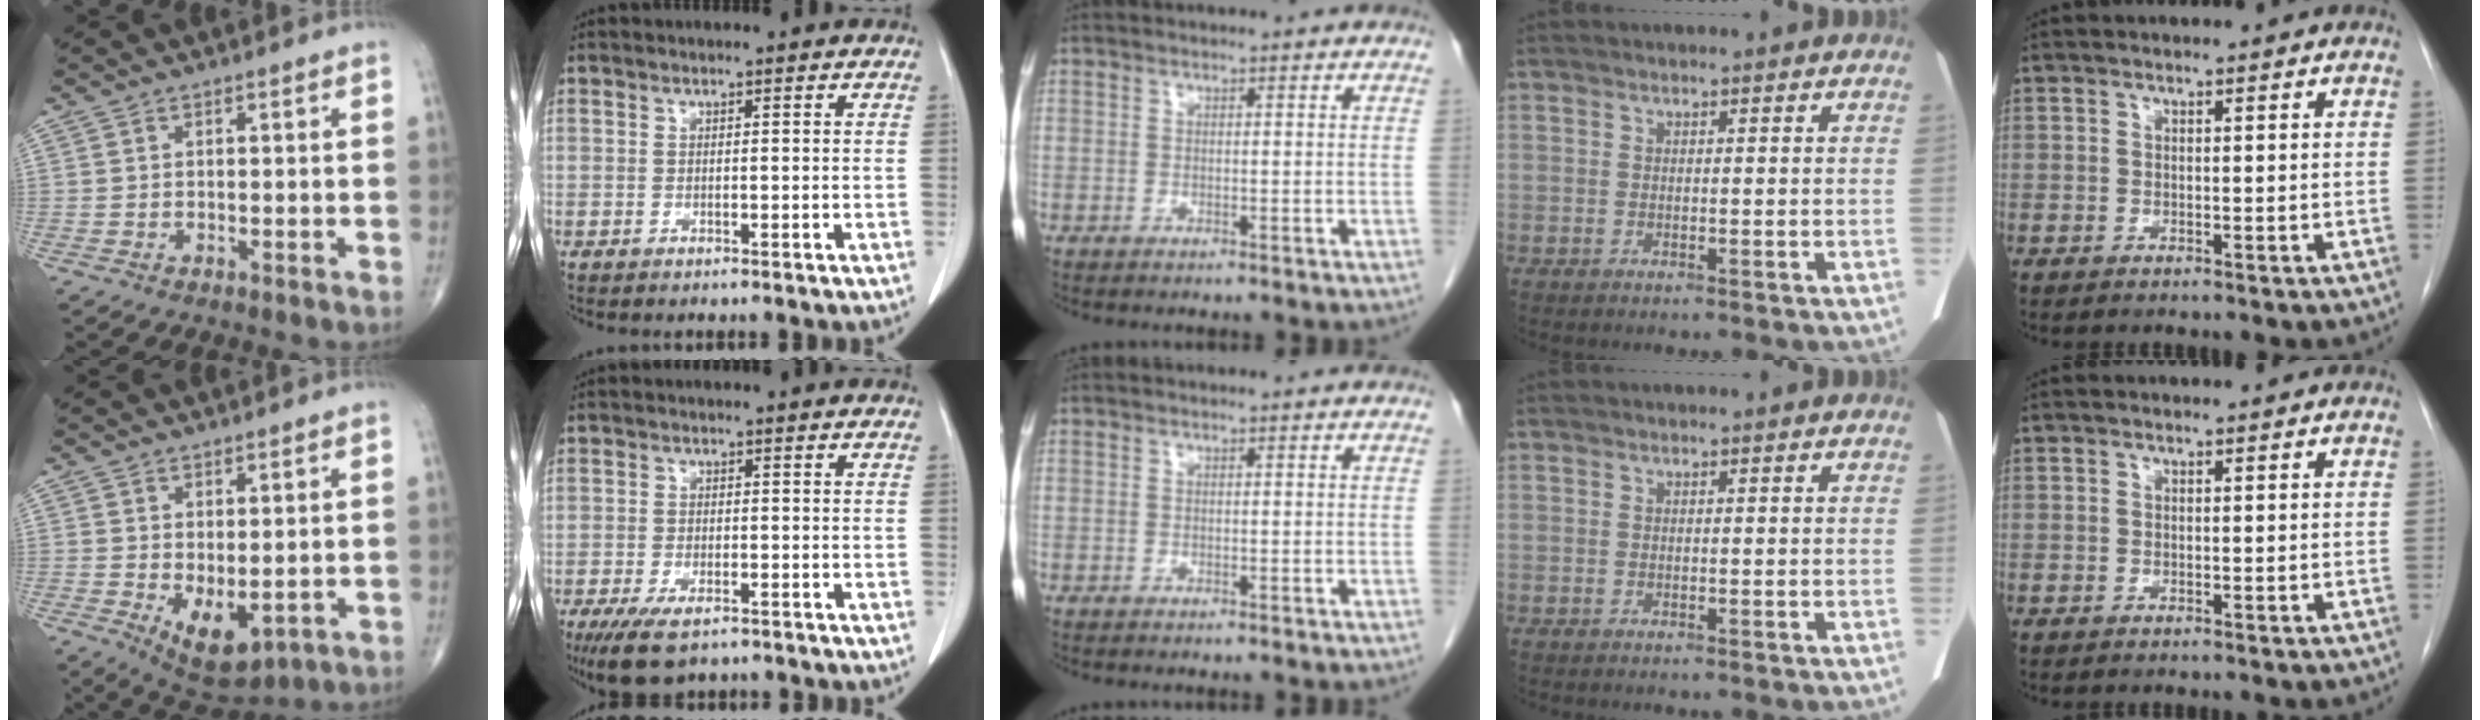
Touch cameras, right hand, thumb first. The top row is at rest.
{"thumb": {"total": 7.9, "force": [-1.3, 4.0, 6.6], "torque": [-0.091, -0.011, 0.000]}, "index": {"total": 7.1, "force": [-5.0, 2.5, 4.4], "torque": [-0.080, -0.014, -0.081]}}